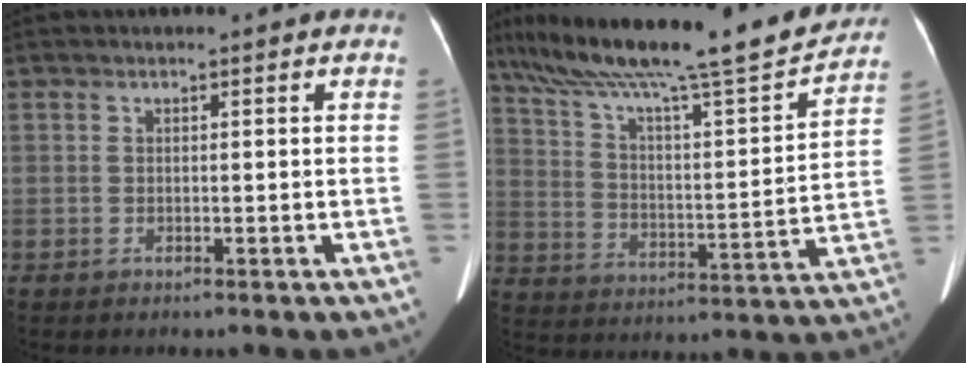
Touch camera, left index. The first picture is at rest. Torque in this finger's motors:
{"motor_torque": [0.02, -0.69, 0.33, 0.11]}